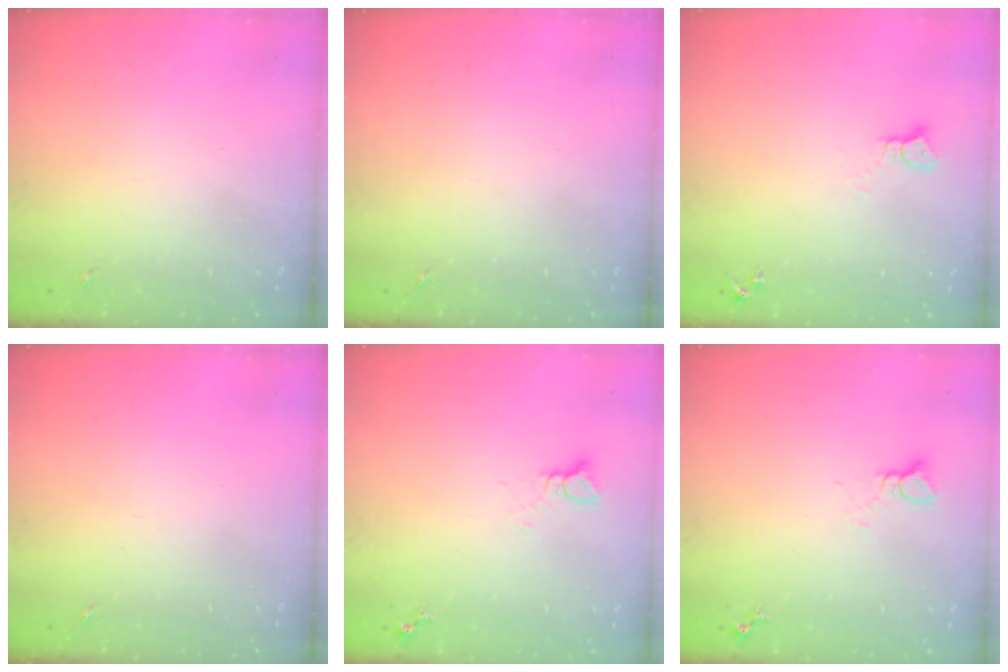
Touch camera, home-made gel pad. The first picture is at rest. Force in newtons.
{"total": 0.0}
{"total": 2.3, "press": 2.3, "slide": 0.3}
{"total": 0.0}
{"total": 2.8, "press": 2.8, "slide": 0.1}
{"total": 2.8, "press": 2.8, "slide": 0.1}